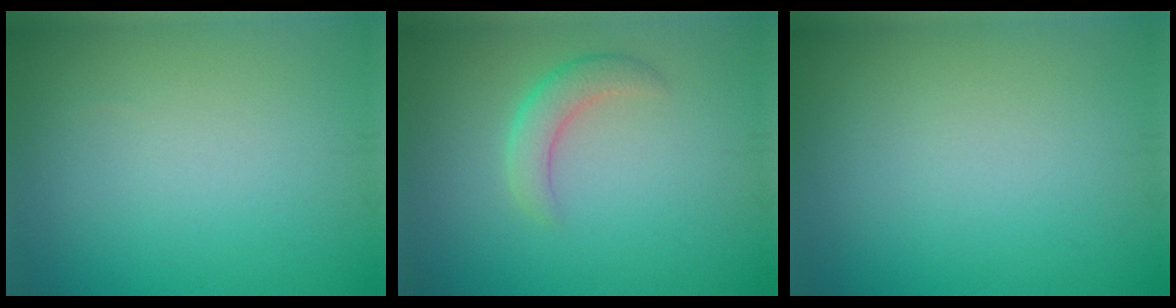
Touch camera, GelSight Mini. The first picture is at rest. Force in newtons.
{"total": 2.5, "press": 2.5, "slide": 0.1}
{"total": 0.0}